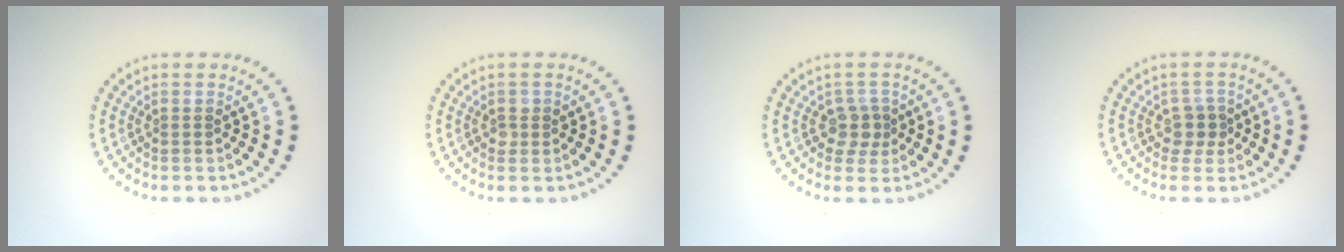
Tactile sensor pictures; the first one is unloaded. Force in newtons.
{"total": 1.0, "press": 0.9, "slide": 0.2}
{"total": 2.0, "press": 1.7, "slide": 1.2}
{"total": 1.8, "press": 1.5, "slide": 1.1}